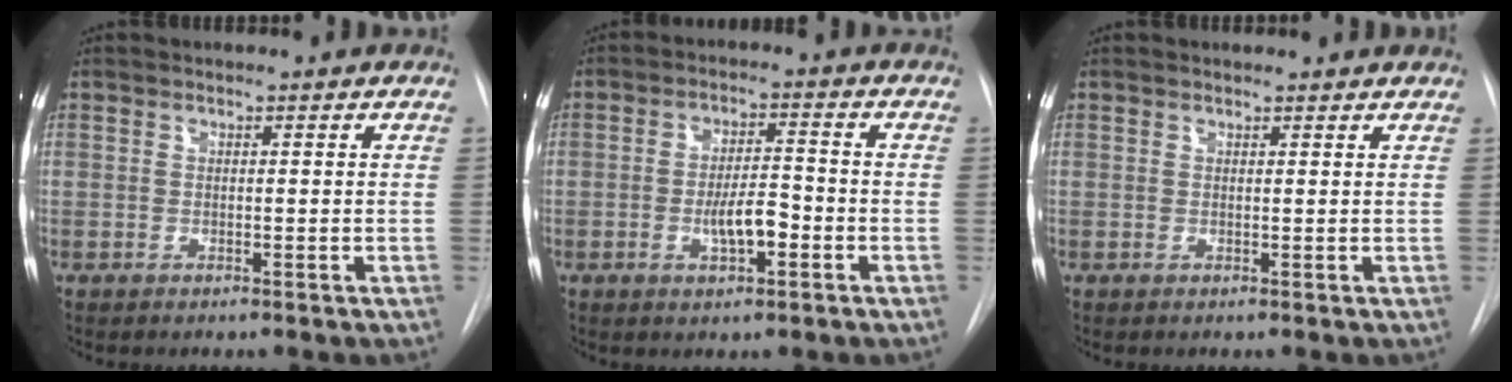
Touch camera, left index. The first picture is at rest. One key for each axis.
{"total": 5.5, "fx": -1.8, "fy": 1.8, "fz": 4.8, "tx": -0.087, "ty": 0.005, "tz": -0.029}
{"total": 3.0, "fx": 2.9, "fy": 0.6, "fz": 0.5, "tx": -0.010, "ty": 0.014, "tz": 0.030}